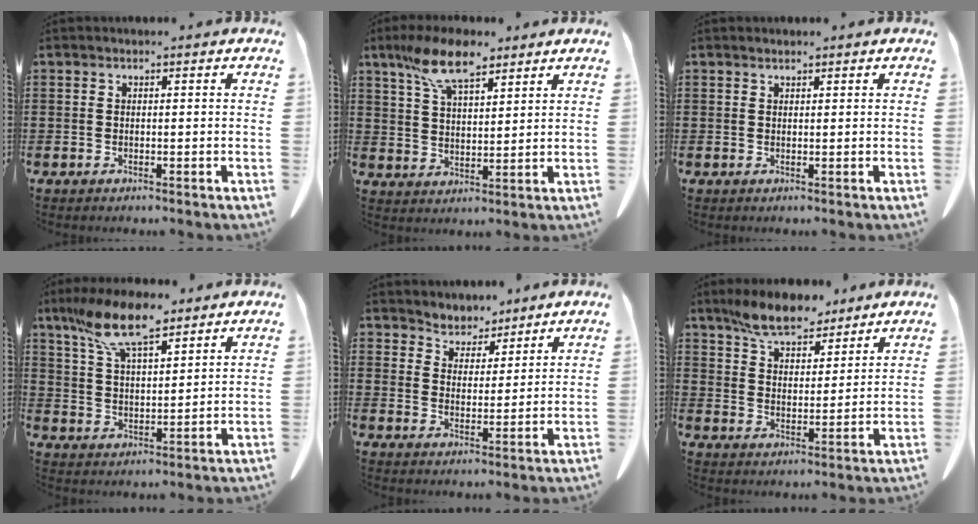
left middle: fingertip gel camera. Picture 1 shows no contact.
{"total": 10.0, "force": [7.0, 3.4, 6.2], "torque": [-0.139, -0.006, 0.131]}
{"total": 0.8, "force": [0.8, 0.1, 0.2], "torque": [-0.006, -0.002, 0.017]}
{"total": 11.3, "force": [8.3, 3.3, 6.9], "torque": [-0.153, -0.015, 0.155]}
{"total": 4.2, "force": [3.9, 1.4, -0.7], "torque": [-0.010, -0.023, 0.070]}
{"total": 7.9, "force": [6.9, 2.3, 3.0], "torque": [-0.083, -0.012, 0.130]}